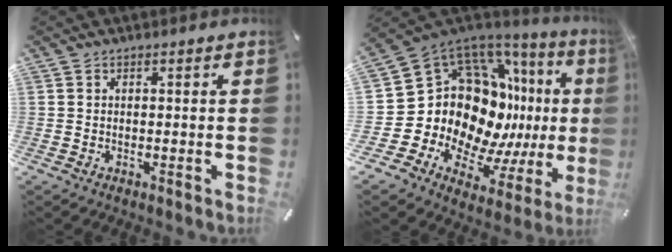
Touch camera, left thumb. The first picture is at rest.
{"total": 19.9, "force": [2.2, 15.5, 12.3], "torque": [-0.194, -0.091, 0.094]}